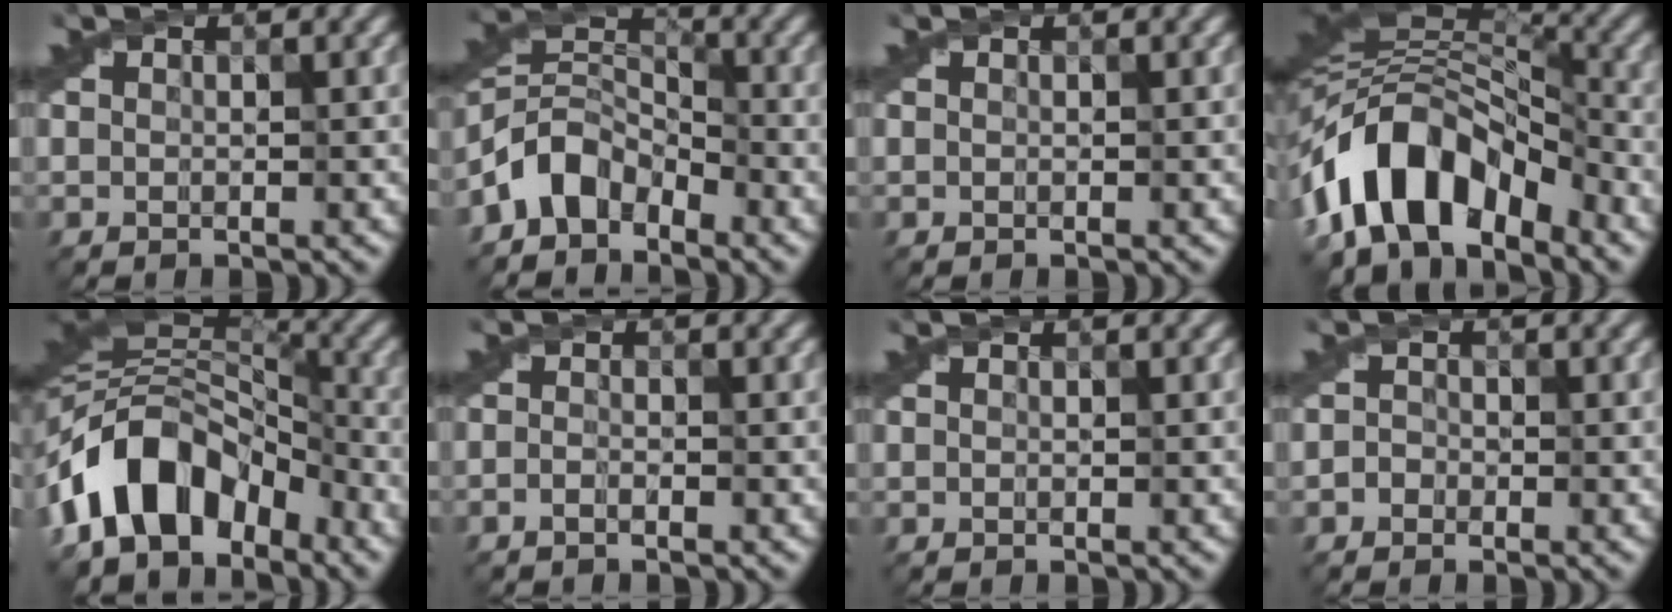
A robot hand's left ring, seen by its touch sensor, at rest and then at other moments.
{"total": 5.0, "force": [-4.0, 2.6, 1.5], "torque": [-0.020, 0.004, -0.091]}
{"total": 0.0}
{"total": 11.2, "force": [-6.2, 5.4, 7.6], "torque": [-0.120, 0.017, -0.120]}
{"total": 10.8, "force": [-5.7, 6.1, 6.8], "torque": [-0.103, 0.024, -0.120]}
{"total": 1.0, "force": [-0.9, 0.2, 0.3], "torque": [-0.004, -0.006, -0.027]}
{"total": 0.0}
{"total": 1.4, "force": [-0.5, 1.3, 0.4], "torque": [0.008, 0.003, -0.023]}